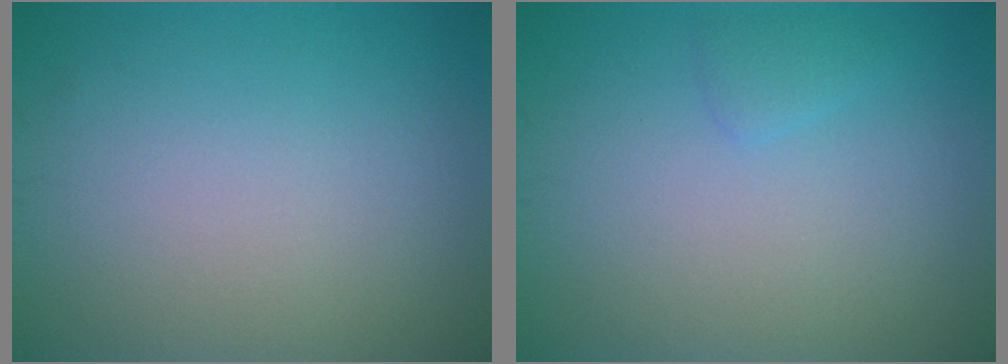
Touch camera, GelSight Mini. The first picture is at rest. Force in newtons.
{"total": 0.9, "press": 0.9, "slide": 0.0}